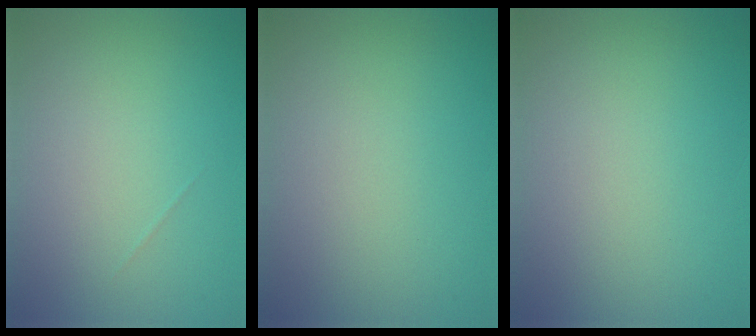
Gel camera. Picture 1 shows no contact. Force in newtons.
{"total": 0.0}
{"total": 0.0}